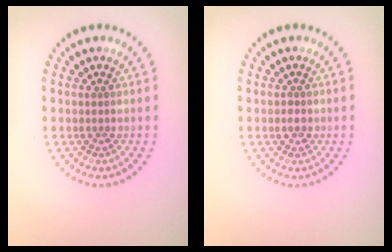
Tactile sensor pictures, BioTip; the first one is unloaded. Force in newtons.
{"total": 0.5, "press": 0.5, "slide": 0.1}